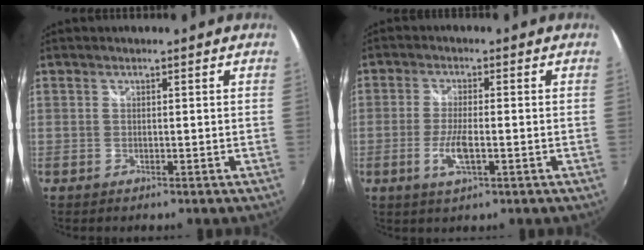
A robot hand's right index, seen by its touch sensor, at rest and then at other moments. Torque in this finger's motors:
{"motor_torque": [0.66, -0.10, 0.16, 0.04]}